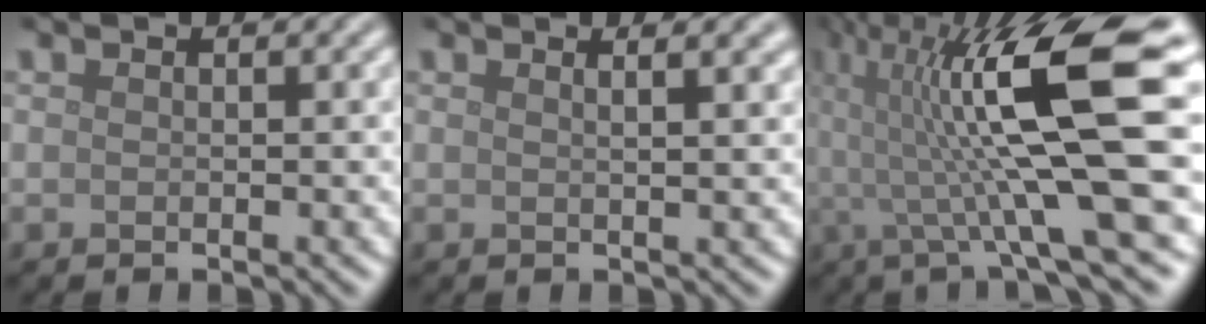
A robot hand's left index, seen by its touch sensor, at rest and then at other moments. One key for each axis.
{"total": 3.3, "fx": 1.8, "fy": 1.4, "fz": 2.3, "tx": -0.006, "ty": 0.019, "tz": -0.008}
{"total": 13.7, "fx": 1.7, "fy": 2.9, "fz": 13.3, "tx": -0.228, "ty": 0.017, "tz": 0.027}